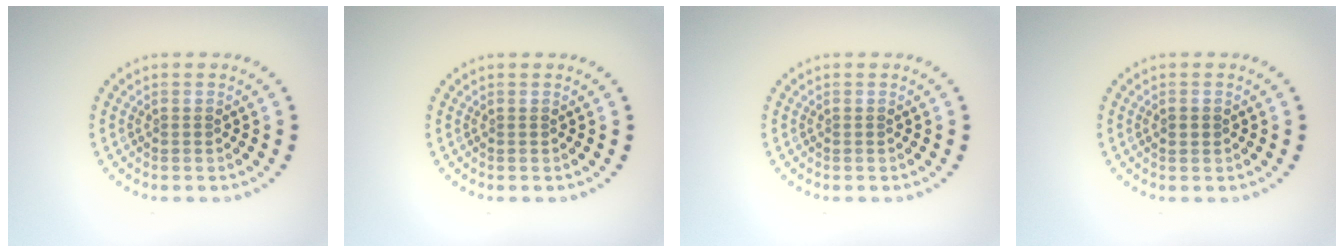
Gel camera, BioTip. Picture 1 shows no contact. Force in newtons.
{"total": 0.0}
{"total": 0.0}
{"total": 1.1, "press": 1.1, "slide": 0.1}